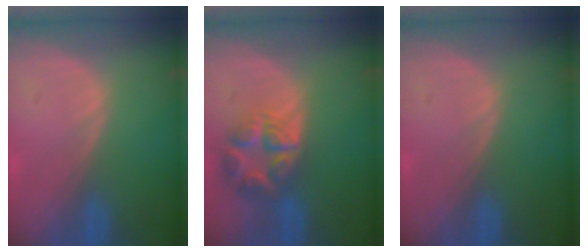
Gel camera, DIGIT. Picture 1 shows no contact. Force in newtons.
{"total": 7.9, "press": 6.9, "slide": 3.8}
{"total": 0.0}